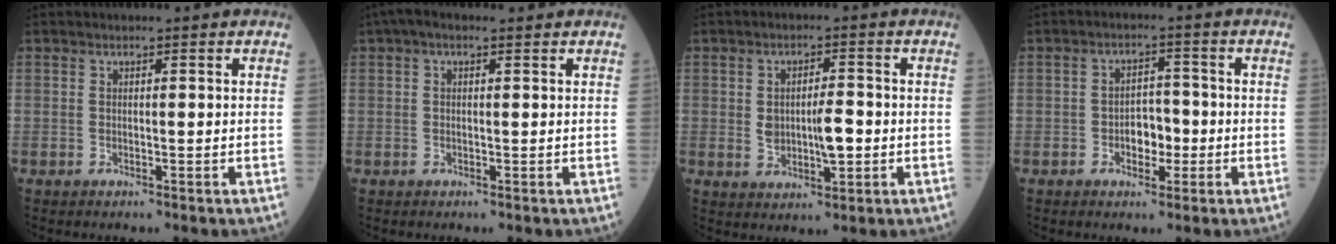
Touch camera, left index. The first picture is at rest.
{"total": 2.8, "force": [1.6, 1.1, 2.0], "torque": [-0.043, 0.025, 0.026]}
{"total": 5.9, "force": [-0.4, 2.4, 5.4], "torque": [-0.097, 0.003, -0.001]}
{"total": 4.2, "force": [-1.2, 2.6, 3.1], "torque": [-0.046, 0.010, -0.020]}